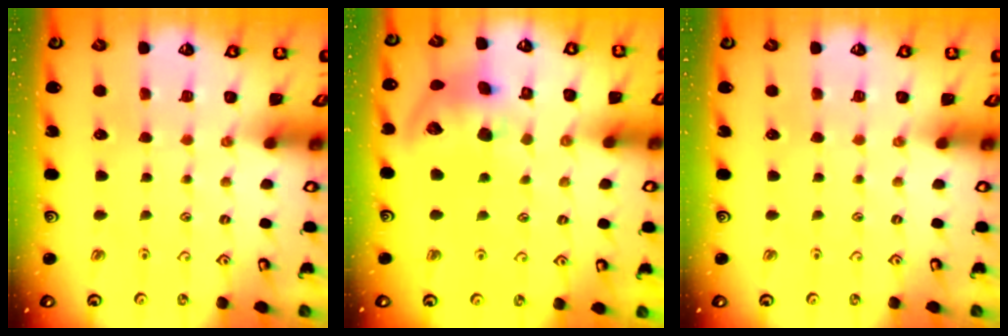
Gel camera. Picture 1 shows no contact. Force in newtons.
{"total": 13.9, "press": 13.8, "slide": 2.1}
{"total": 0.0}